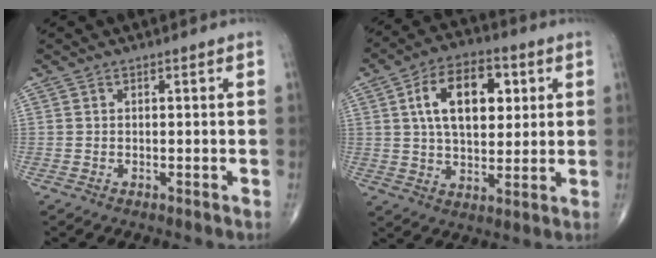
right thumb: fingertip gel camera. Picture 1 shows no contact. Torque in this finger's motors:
{"motor_torque": [1.06, 3.90, 1.39, 0.25, 0.43]}